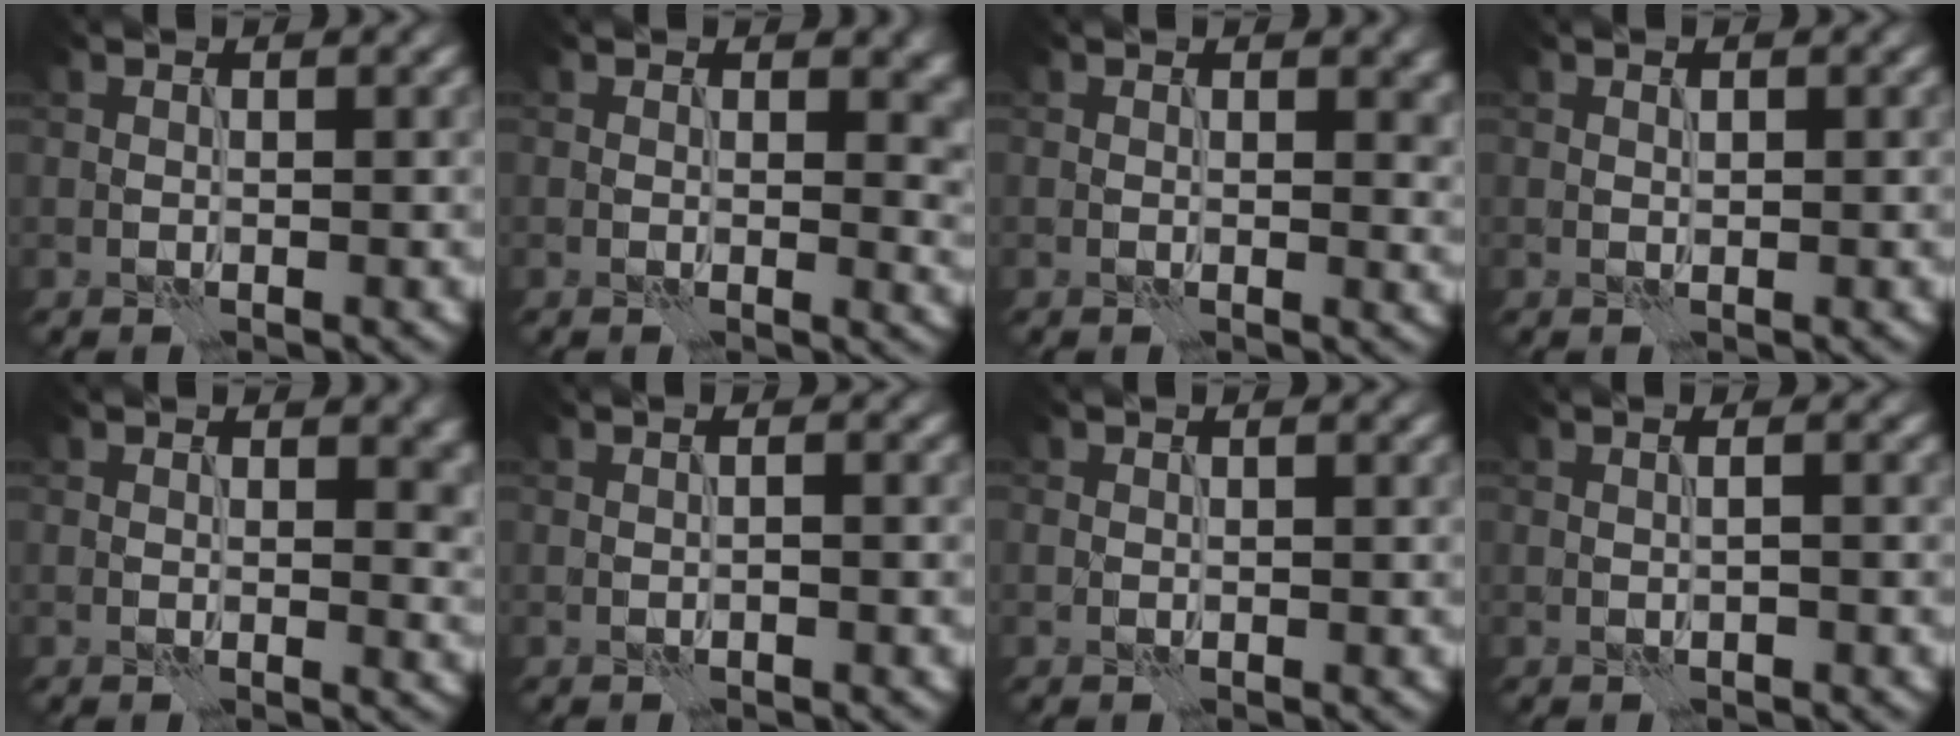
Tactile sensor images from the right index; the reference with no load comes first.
{"total": 3.8, "force": [1.2, 2.1, 2.9], "torque": [-0.025, -0.004, 0.023]}
{"total": 2.5, "force": [0.9, 1.3, 2.0], "torque": [-0.014, -0.001, 0.016]}
{"total": 0.0}
{"total": 3.3, "force": [1.1, 1.8, 2.5], "torque": [-0.019, -0.003, 0.021]}
{"total": 1.2, "force": [-0.1, 0.4, 1.1], "torque": [-0.004, -0.001, -0.008]}
{"total": 0.0}
{"total": 1.5, "force": [0.1, 0.7, 1.4], "torque": [-0.004, 0.001, -0.012]}